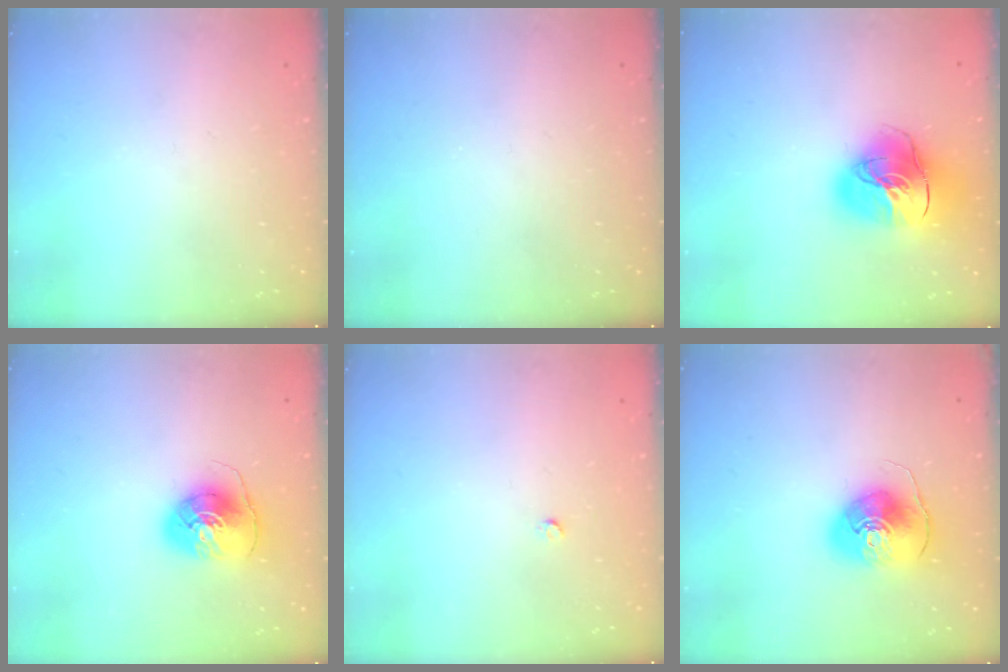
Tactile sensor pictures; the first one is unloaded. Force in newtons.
{"total": 0.0}
{"total": 20.8, "press": 20.6, "slide": 2.7}
{"total": 8.2, "press": 8.1, "slide": 0.8}
{"total": 2.2, "press": 2.2, "slide": 0.3}
{"total": 10.3, "press": 10.2, "slide": 1.5}